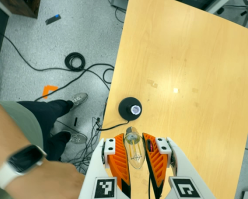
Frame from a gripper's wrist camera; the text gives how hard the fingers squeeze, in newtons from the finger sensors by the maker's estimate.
{"total": 20.5, "left": 22.6, "right": 18.3}